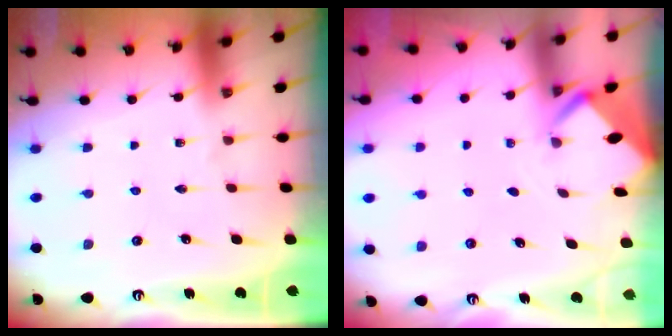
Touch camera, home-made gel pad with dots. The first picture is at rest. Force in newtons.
{"total": 2.0, "press": 2.0, "slide": 0.0}